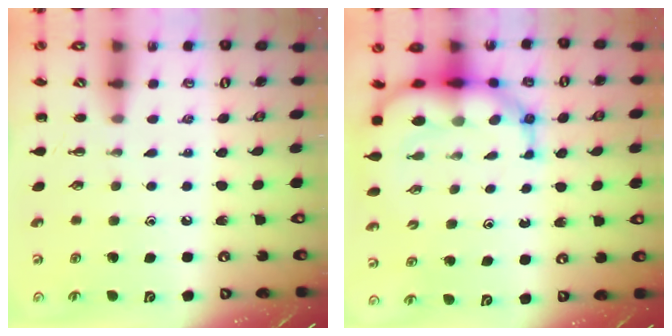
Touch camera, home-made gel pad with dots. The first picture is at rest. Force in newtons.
{"total": 11.1, "press": 10.7, "slide": 3.1}